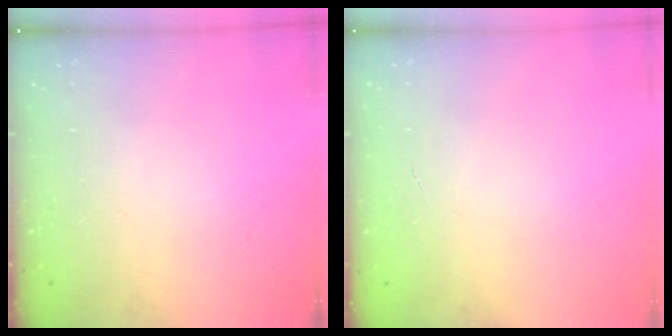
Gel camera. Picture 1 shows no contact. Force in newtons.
{"total": 0.0}